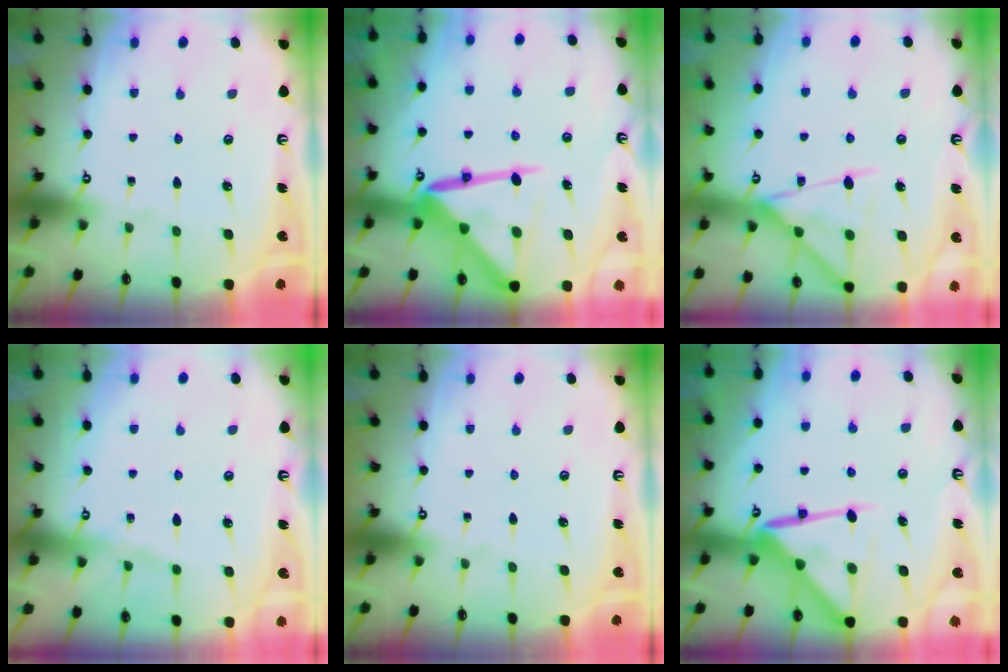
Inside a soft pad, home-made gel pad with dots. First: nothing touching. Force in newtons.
{"total": 15.3, "press": 15.2, "slide": 1.4}
{"total": 14.8, "press": 14.8, "slide": 1.3}
{"total": 5.1, "press": 5.0, "slide": 0.7}
{"total": 0.0}
{"total": 12.3, "press": 12.2, "slide": 1.0}